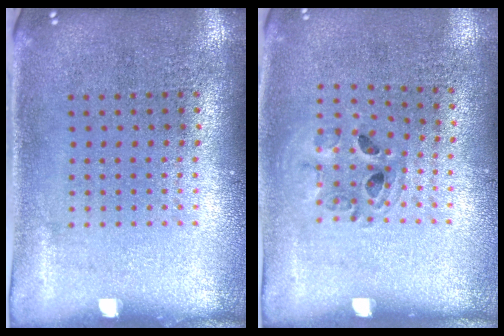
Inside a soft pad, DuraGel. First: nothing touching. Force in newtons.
{"total": 0.9, "press": 0.9, "slide": 0.2}